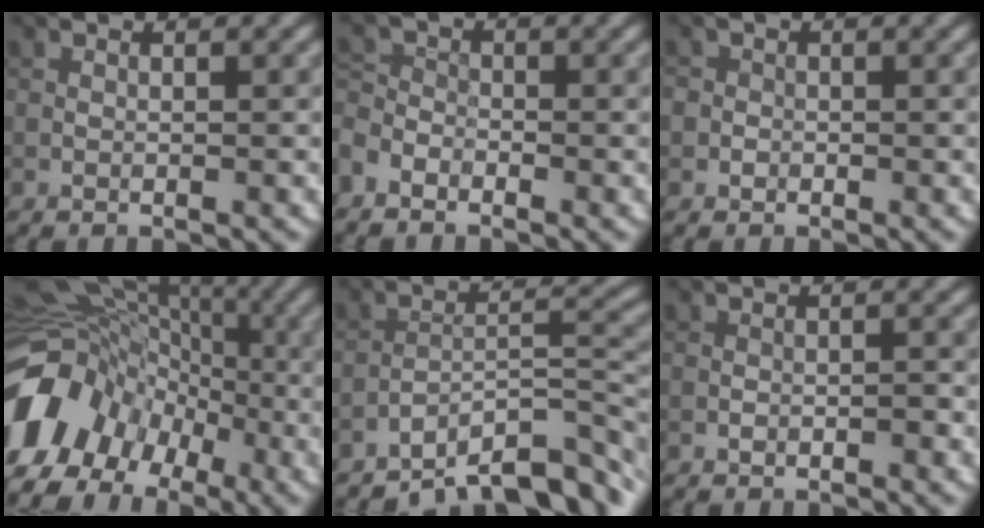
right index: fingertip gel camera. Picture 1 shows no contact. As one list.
[{"total": 3.0, "force": [-2.4, 1.5, 1.0], "torque": [-0.025, -0.005, -0.057]}, {"total": 1.7, "force": [-0.2, 1.7, 0.3], "torque": [0.011, 0.008, -0.017]}, {"total": 14.0, "force": [-5.1, 10.8, 7.3], "torque": [-0.163, 0.004, -0.099]}, {"total": 8.3, "force": [-6.5, 2.4, 4.5], "torque": [-0.052, 0.003, -0.115]}, {"total": 0.8, "force": [-0.5, 0.4, 0.4], "torque": [-0.004, 0.002, -0.006]}]